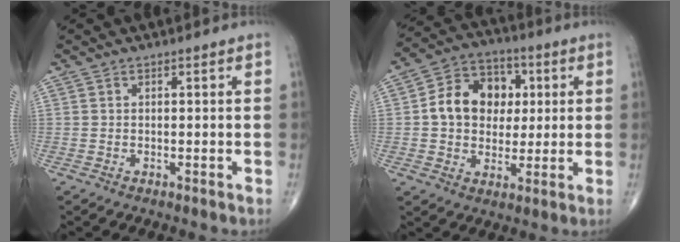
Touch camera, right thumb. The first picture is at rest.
{"total": 13.1, "force": [1.6, 10.4, 7.8], "torque": [-0.088, 0.015, 0.021]}